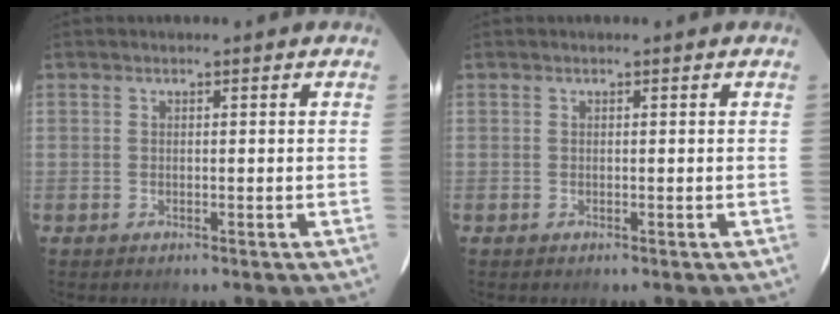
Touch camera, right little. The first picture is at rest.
{"total": 0.0}